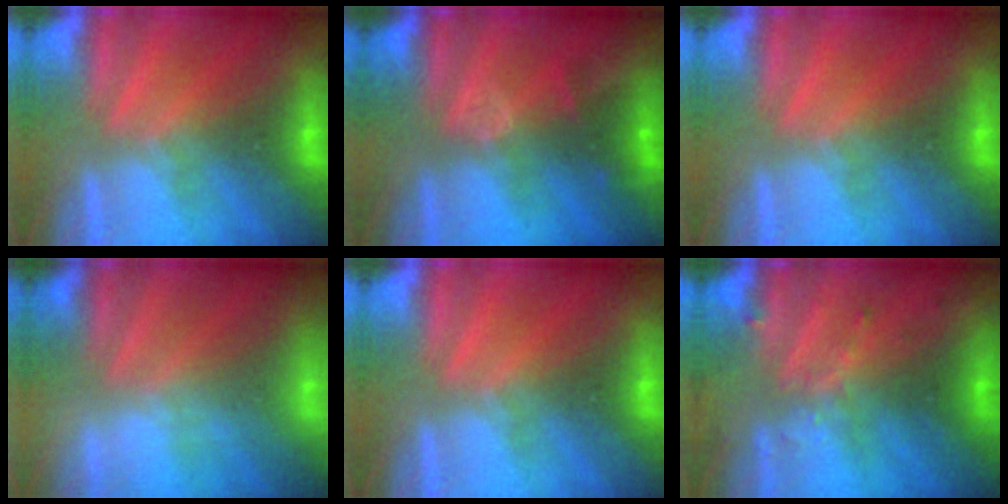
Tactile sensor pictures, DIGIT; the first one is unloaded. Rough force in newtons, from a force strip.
{"total": 3.3}
{"total": 0.0}
{"total": 1.9}
{"total": 0.0}
{"total": 3.6}